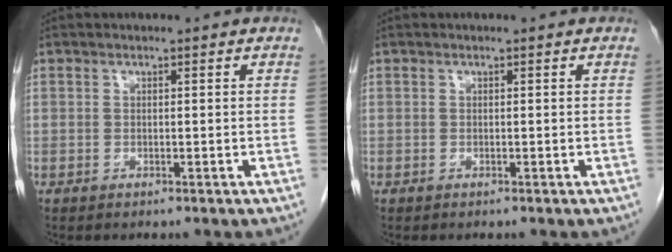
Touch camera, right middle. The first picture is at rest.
{"total": 0.0}